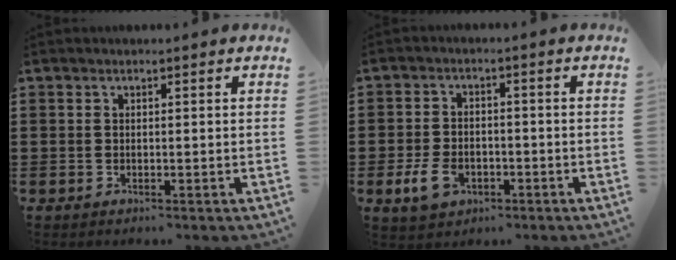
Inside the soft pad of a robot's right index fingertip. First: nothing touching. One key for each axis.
{"total": 5.0, "fx": -2.0, "fy": 3.3, "fz": 3.1, "tx": -0.082, "ty": -0.003, "tz": -0.043}